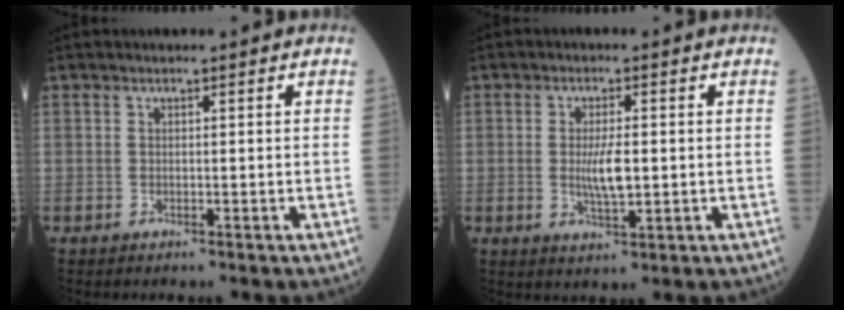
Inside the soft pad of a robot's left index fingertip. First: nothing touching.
{"total": 4.4, "force": [-0.3, 1.1, 4.3], "torque": [-0.084, -0.009, -0.005]}